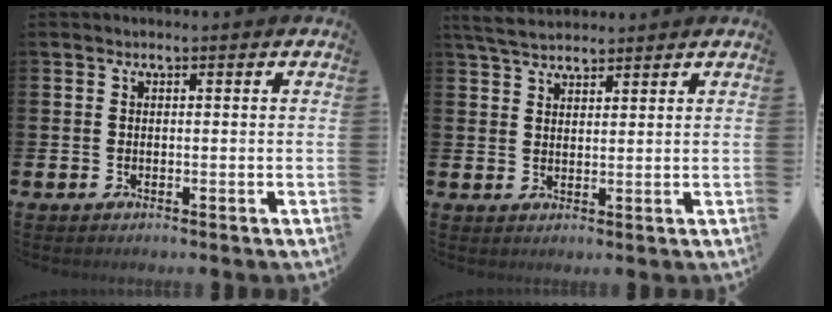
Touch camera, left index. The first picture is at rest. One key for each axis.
{"total": 4.3, "fx": 4.0, "fy": 1.0, "fz": 1.2, "tx": -0.031, "ty": -0.011, "tz": 0.074}